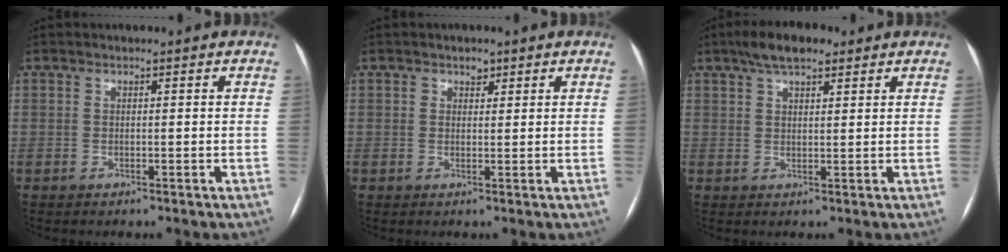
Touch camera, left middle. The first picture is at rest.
{"total": 1.4, "force": [0.9, 0.9, 0.5], "torque": [-0.005, -0.003, 0.012]}
{"total": 6.0, "force": [4.1, 2.1, 3.9], "torque": [-0.072, 0.021, 0.069]}